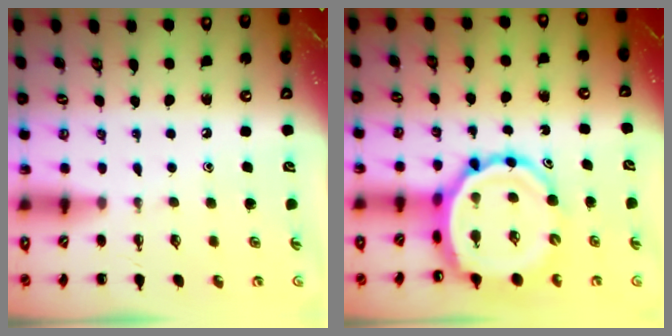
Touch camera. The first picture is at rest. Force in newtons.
{"total": 13.2, "press": 12.7, "slide": 3.7}